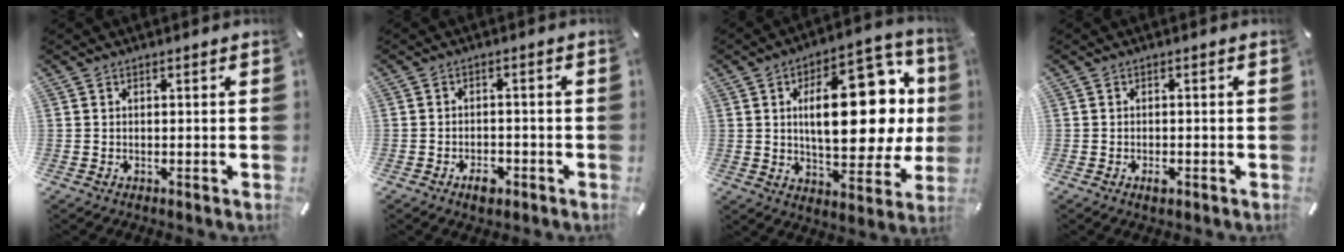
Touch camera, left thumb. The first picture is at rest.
{"total": 3.8, "force": [-2.2, 2.2, 2.1], "torque": [-0.042, 0.006, -0.040]}
{"total": 27.0, "force": [5.0, 13.1, 23.2], "torque": [-0.339, -0.025, 0.080]}
{"total": 1.7, "force": [-0.9, 0.8, 1.3], "torque": [-0.025, 0.001, -0.015]}